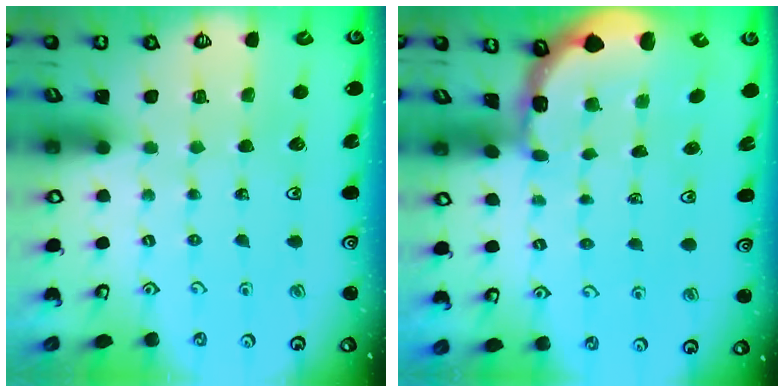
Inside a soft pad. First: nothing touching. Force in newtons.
{"total": 1.4, "press": 1.4, "slide": 0.0}